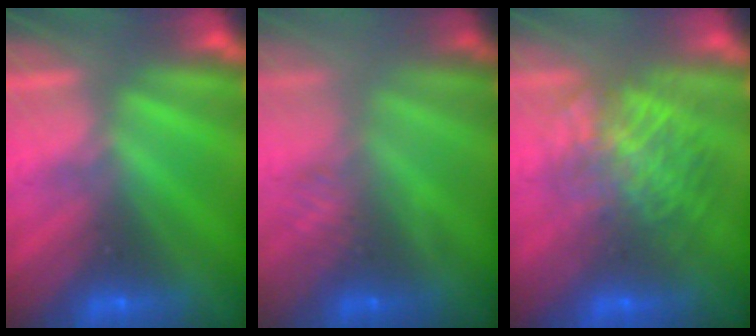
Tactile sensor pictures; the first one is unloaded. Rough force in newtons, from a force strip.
{"total": 2.5}
{"total": 6.9}